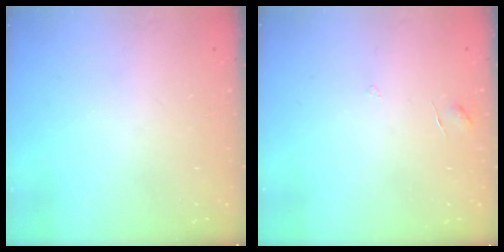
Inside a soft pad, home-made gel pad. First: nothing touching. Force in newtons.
{"total": 2.9, "press": 2.9, "slide": 0.2}